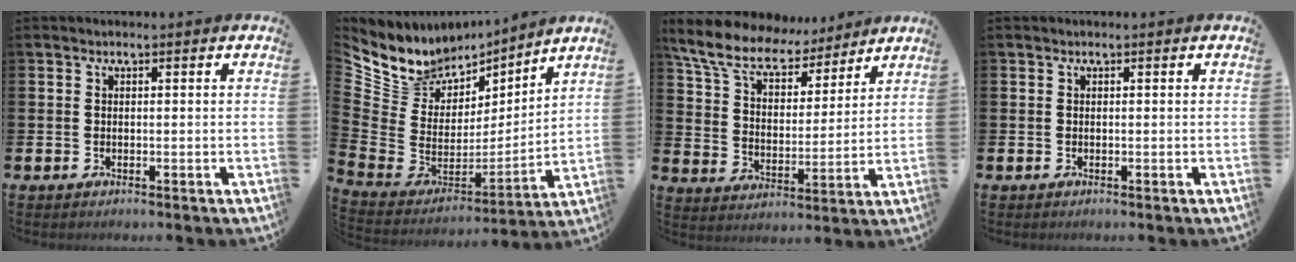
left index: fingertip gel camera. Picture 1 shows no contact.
{"total": 8.1, "force": [6.8, 4.3, -0.6], "torque": [-0.047, -0.061, 0.127]}
{"total": 9.5, "force": [8.2, 3.4, 3.1], "torque": [-0.099, -0.048, 0.147]}
{"total": 0.0}